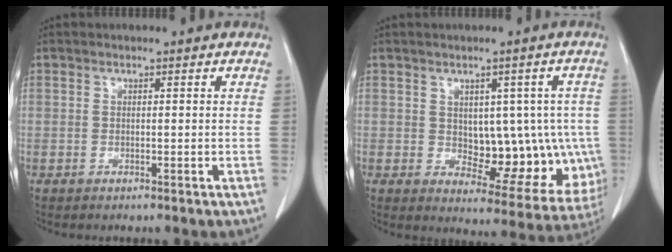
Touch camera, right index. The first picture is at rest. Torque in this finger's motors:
{"motor_torque": [0.09, 0.11, 0.14, 0.01]}